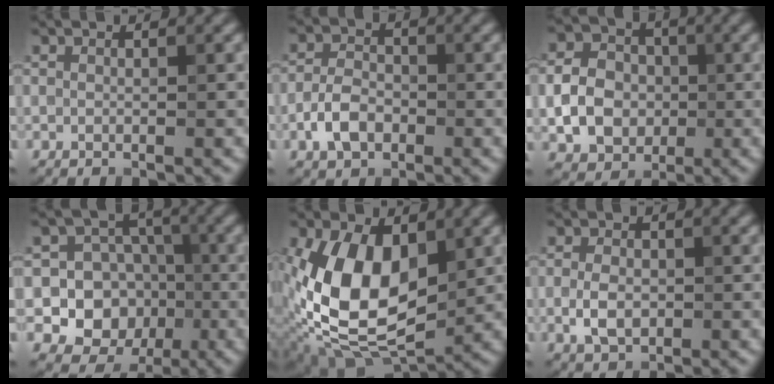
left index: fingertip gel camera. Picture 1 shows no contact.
{"total": 3.2, "force": [-1.5, 2.0, 2.1], "torque": [-0.042, 0.008, -0.032]}
{"total": 5.1, "force": [-0.9, 4.1, 2.9], "torque": [-0.059, 0.004, -0.018]}
{"total": 10.1, "force": [-1.9, 9.2, 3.5], "torque": [-0.060, 0.024, -0.055]}
{"total": 11.9, "force": [0.4, 7.1, 9.6], "torque": [-0.195, -0.006, 0.007]}
{"total": 2.8, "force": [-0.6, 1.8, 2.1], "torque": [-0.047, 0.002, -0.012]}